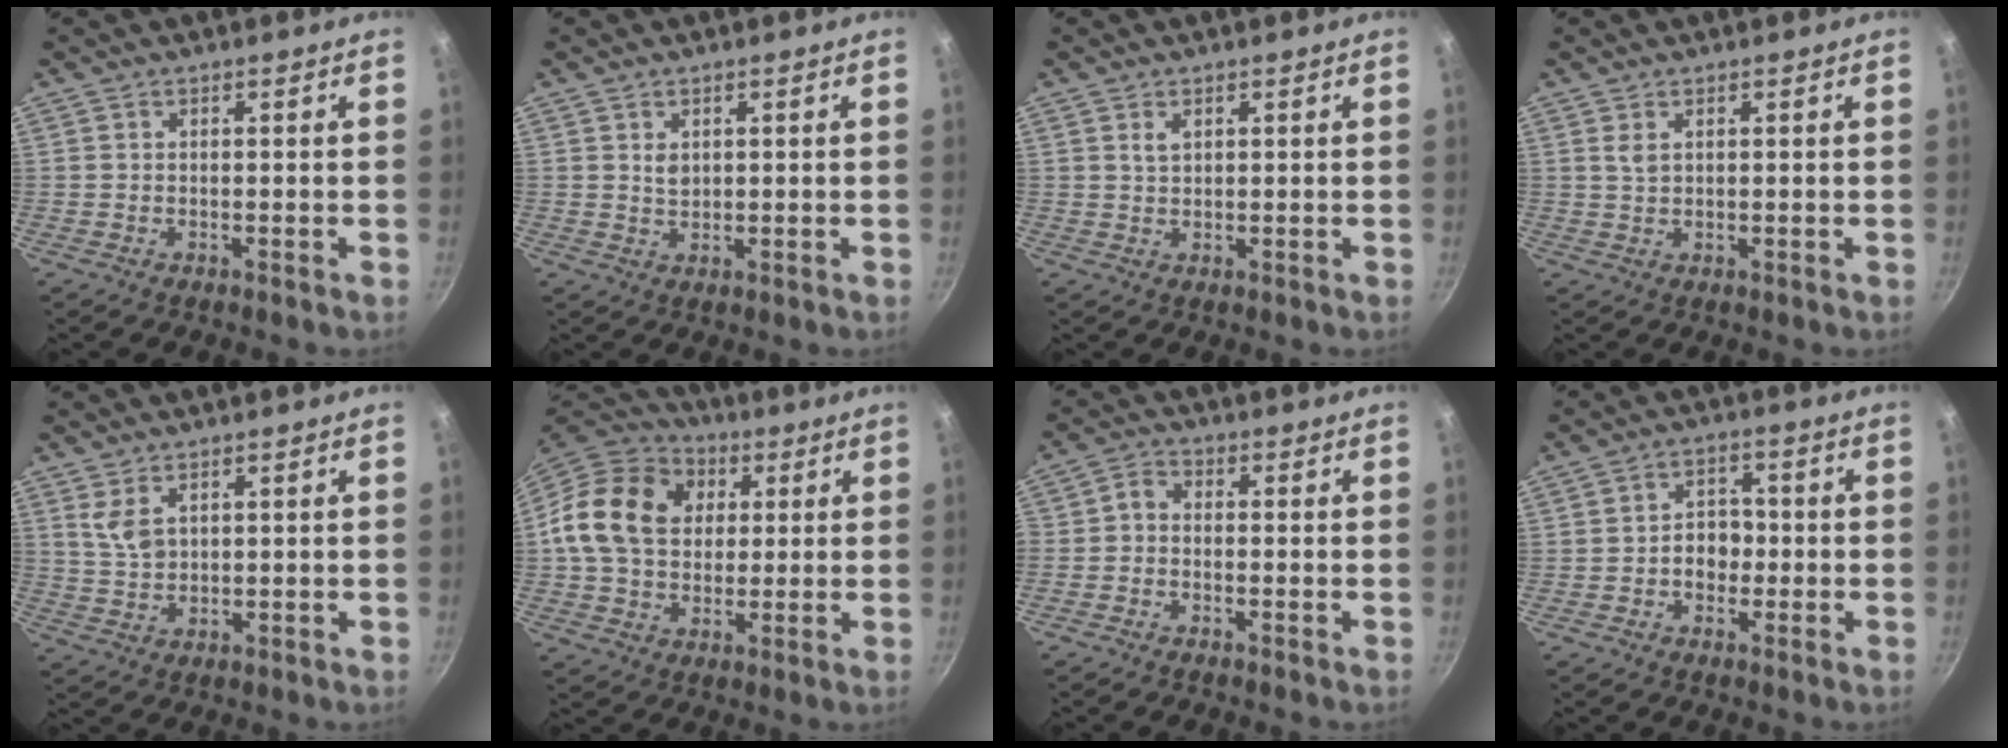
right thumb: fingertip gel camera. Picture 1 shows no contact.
{"total": 2.2, "force": [0.9, 1.5, 1.5], "torque": [-0.022, -0.008, 0.019]}
{"total": 1.7, "force": [0.8, 1.0, 1.1], "torque": [-0.018, -0.001, 0.017]}
{"total": 1.6, "force": [0.8, 0.8, 1.2], "torque": [-0.022, -0.004, 0.017]}
{"total": 4.4, "force": [2.1, 2.5, 3.0], "torque": [-0.051, -0.014, 0.046]}
{"total": 18.4, "force": [3.5, 14.3, 11.1], "torque": [-0.182, 0.021, 0.049]}
{"total": 2.6, "force": [-1.2, 1.4, 1.9], "torque": [-0.050, 0.016, -0.034]}
{"total": 5.0, "force": [-0.9, 3.9, 3.0], "torque": [-0.013, 0.013, -0.016]}